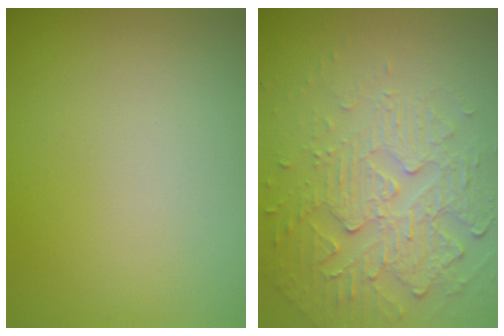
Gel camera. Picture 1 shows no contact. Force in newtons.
{"total": 6.0, "press": 3.6, "slide": 4.8}